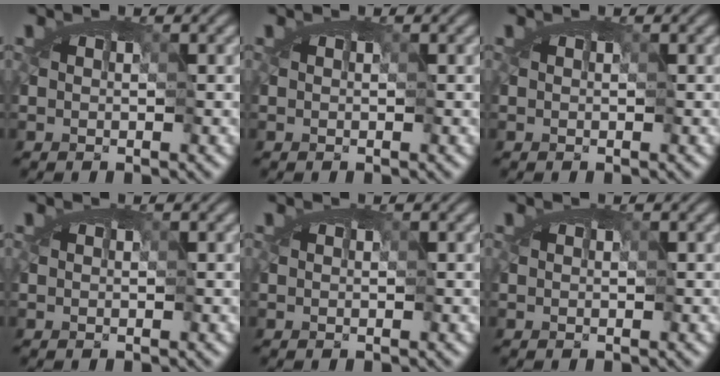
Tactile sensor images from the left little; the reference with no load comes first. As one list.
[{"total": 0.0}, {"total": 0.0}, {"total": 0.0}, {"total": 0.0}, {"total": 0.0}]